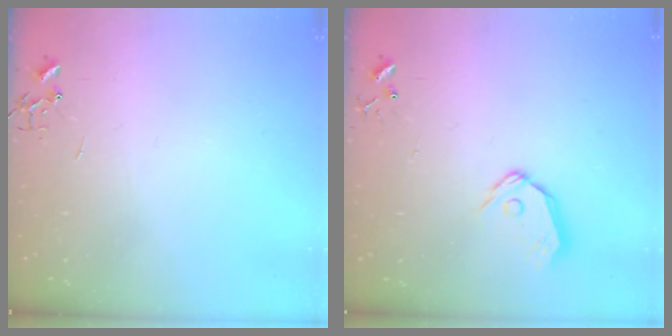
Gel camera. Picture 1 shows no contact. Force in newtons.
{"total": 9.3, "press": 9.2, "slide": 1.2}